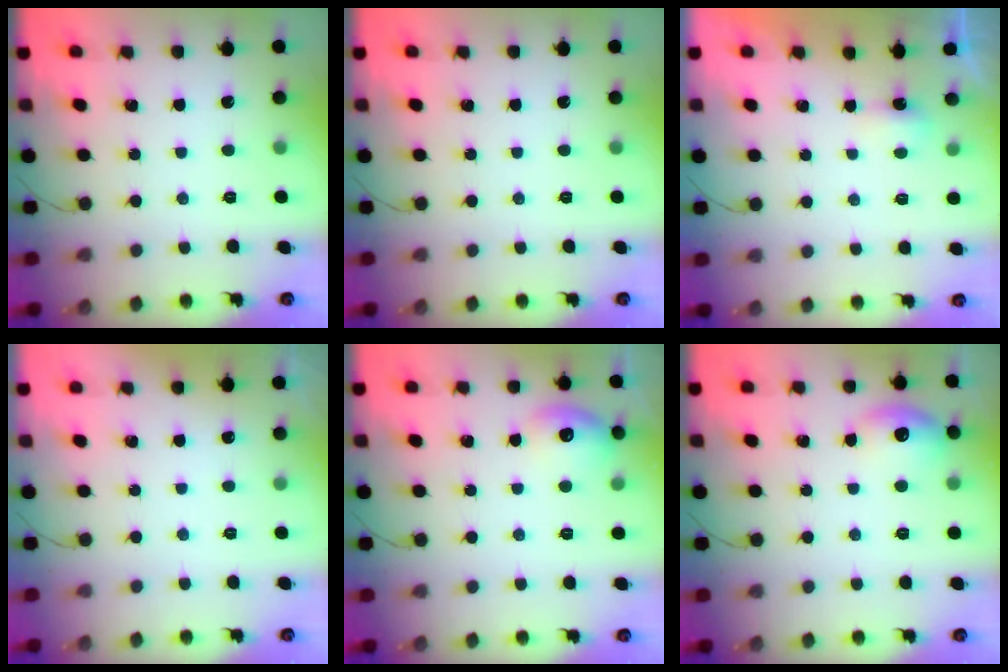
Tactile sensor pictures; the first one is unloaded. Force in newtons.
{"total": 0.0}
{"total": 2.9, "press": 2.8, "slide": 0.6}
{"total": 11.7, "press": 1.6, "slide": 11.6}
{"total": 10.3, "press": 10.2, "slide": 1.3}
{"total": 8.5, "press": 8.4, "slide": 1.7}